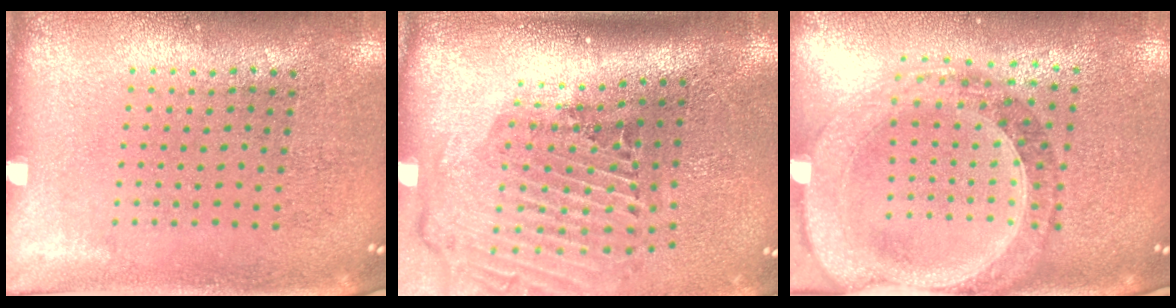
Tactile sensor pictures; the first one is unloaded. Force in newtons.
{"total": 2.9, "press": 1.9, "slide": 2.1}
{"total": 1.5, "press": 1.4, "slide": 0.5}